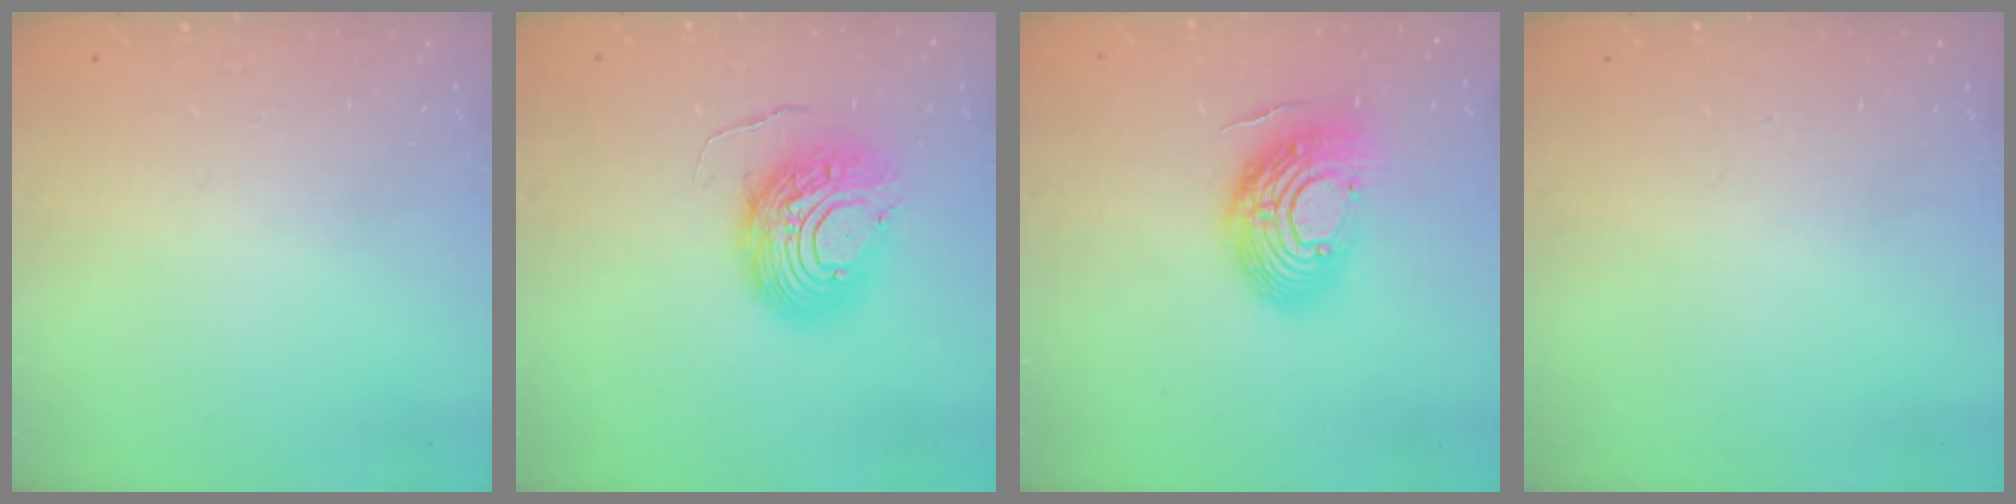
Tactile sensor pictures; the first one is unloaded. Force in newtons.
{"total": 11.8, "press": 11.8, "slide": 1.3}
{"total": 16.9, "press": 16.9, "slide": 1.2}
{"total": 0.0}